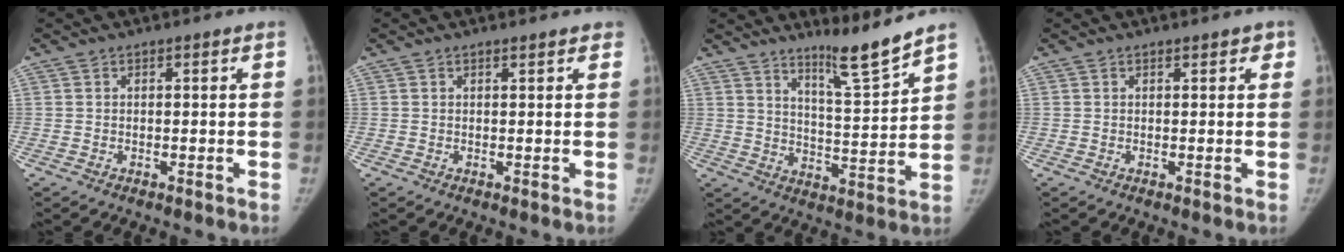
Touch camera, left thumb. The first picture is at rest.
{"total": 1.0, "force": [0.8, 0.4, 0.4], "torque": [0.004, 0.000, 0.007]}
{"total": 8.8, "force": [7.5, -0.2, 4.7], "torque": [-0.068, -0.070, 0.126]}
{"total": 1.6, "force": [0.9, 0.9, 0.9], "torque": [0.007, 0.001, 0.006]}